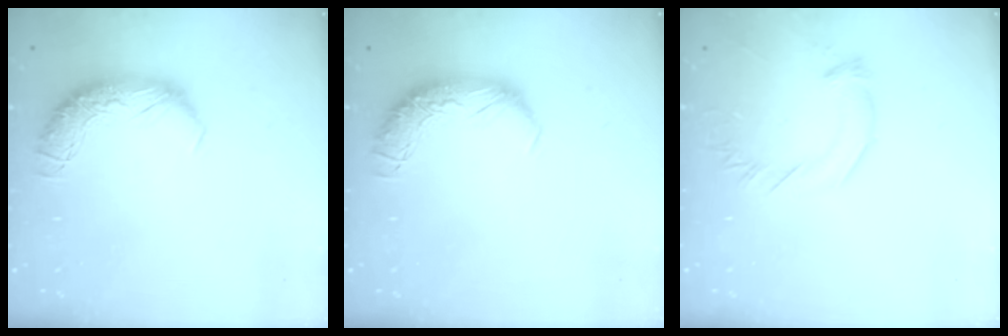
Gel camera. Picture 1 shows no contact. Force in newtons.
{"total": 0.0}
{"total": 3.0, "press": 3.0, "slide": 0.5}